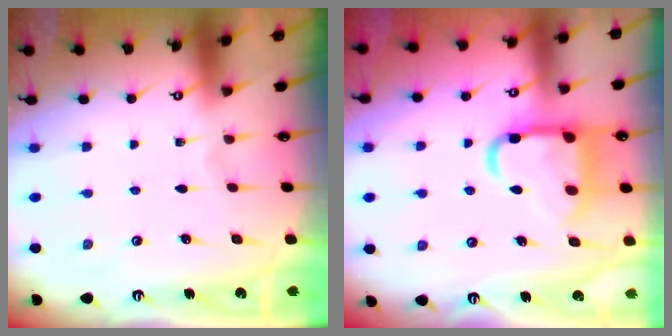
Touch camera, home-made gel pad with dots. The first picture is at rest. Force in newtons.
{"total": 15.0, "press": 14.9, "slide": 1.4}